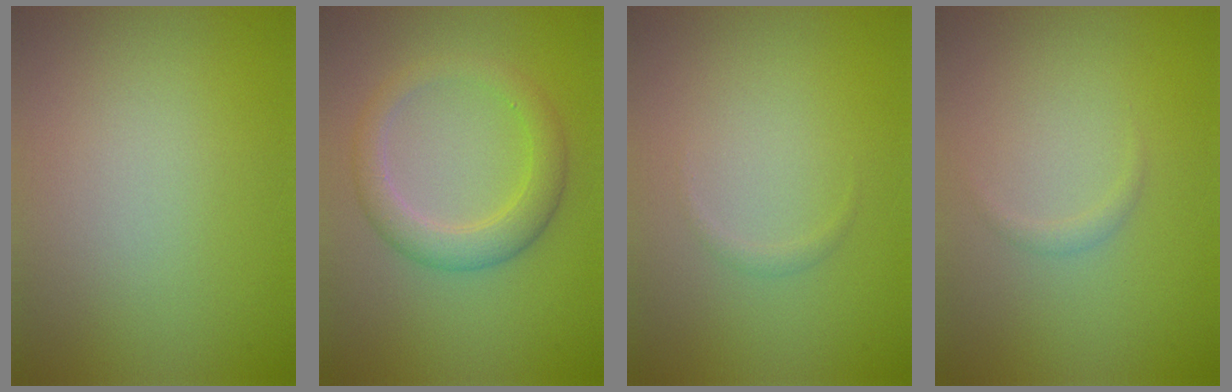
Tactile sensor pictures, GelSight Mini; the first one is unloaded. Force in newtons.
{"total": 3.5, "press": 3.5, "slide": 0.2}
{"total": 0.6, "press": 0.6, "slide": 0.0}
{"total": 0.7, "press": 0.7, "slide": 0.0}